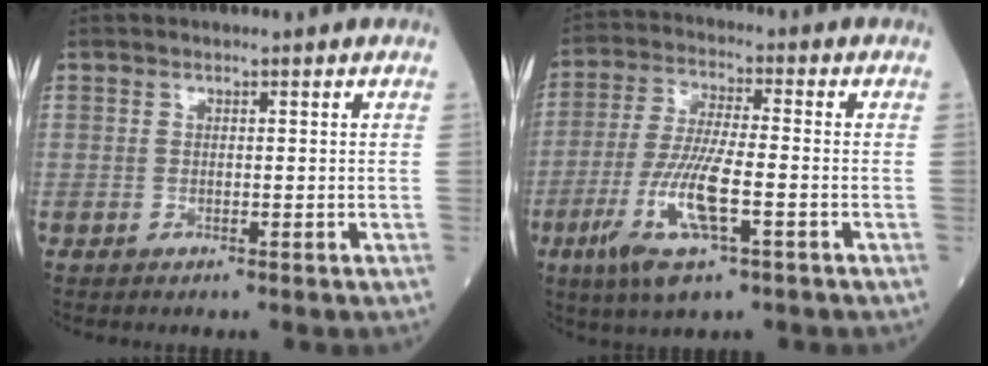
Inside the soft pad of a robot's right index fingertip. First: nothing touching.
{"total": 11.2, "force": [-4.4, 1.7, 10.1], "torque": [-0.211, -0.019, -0.082]}